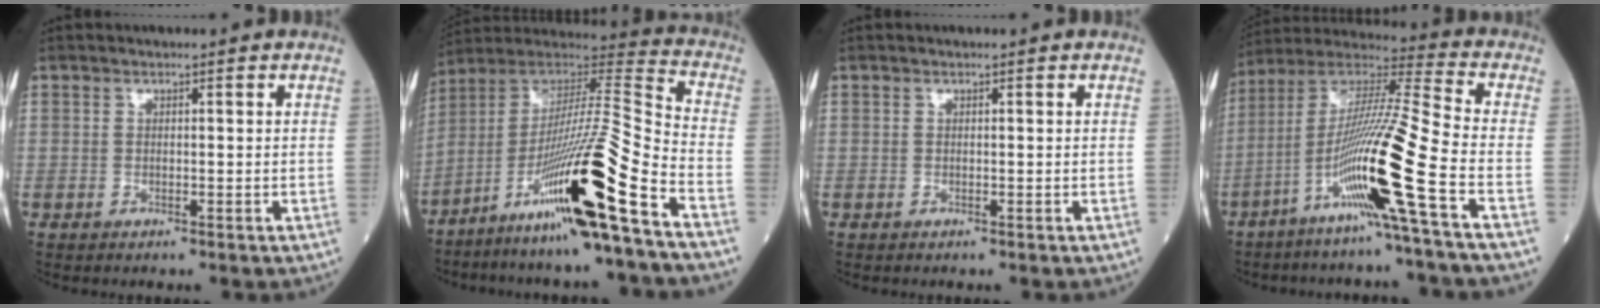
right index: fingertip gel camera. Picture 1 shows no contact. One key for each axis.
{"total": 21.2, "fx": -11.0, "fy": -1.2, "fz": 18.1, "tx": -0.335, "ty": -0.027, "tz": -0.206}
{"total": 0.0}
{"total": 17.1, "fx": -6.7, "fy": -2.1, "fz": 15.5, "tx": -0.302, "ty": -0.014, "tz": -0.135}